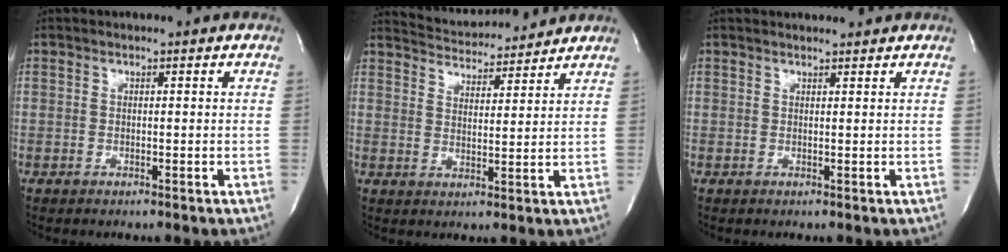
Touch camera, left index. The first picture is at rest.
{"total": 9.9, "force": [9.7, 1.3, 1.7], "torque": [-0.036, 0.012, 0.149]}
{"total": 2.6, "force": [2.6, 0.3, 0.4], "torque": [-0.012, 0.016, 0.036]}